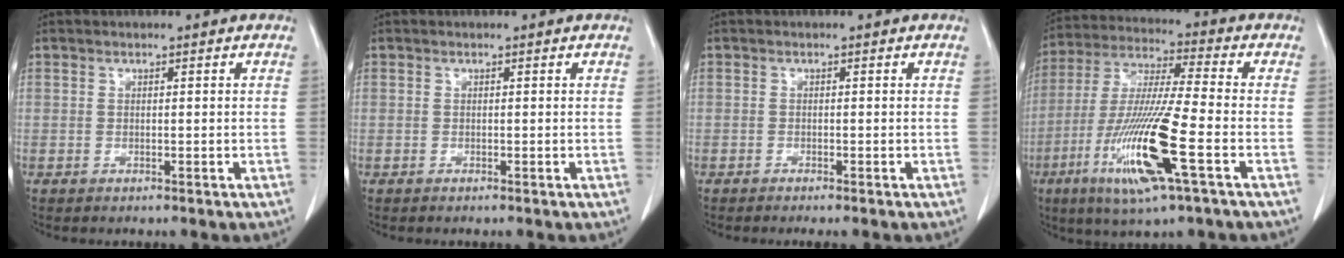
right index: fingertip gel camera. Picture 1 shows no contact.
{"total": 0.0}
{"total": 1.1, "force": [-0.9, -0.1, 0.6], "torque": [-0.010, -0.001, -0.011]}
{"total": 16.4, "force": [-6.0, 0.5, 15.2], "torque": [-0.317, -0.024, -0.114]}